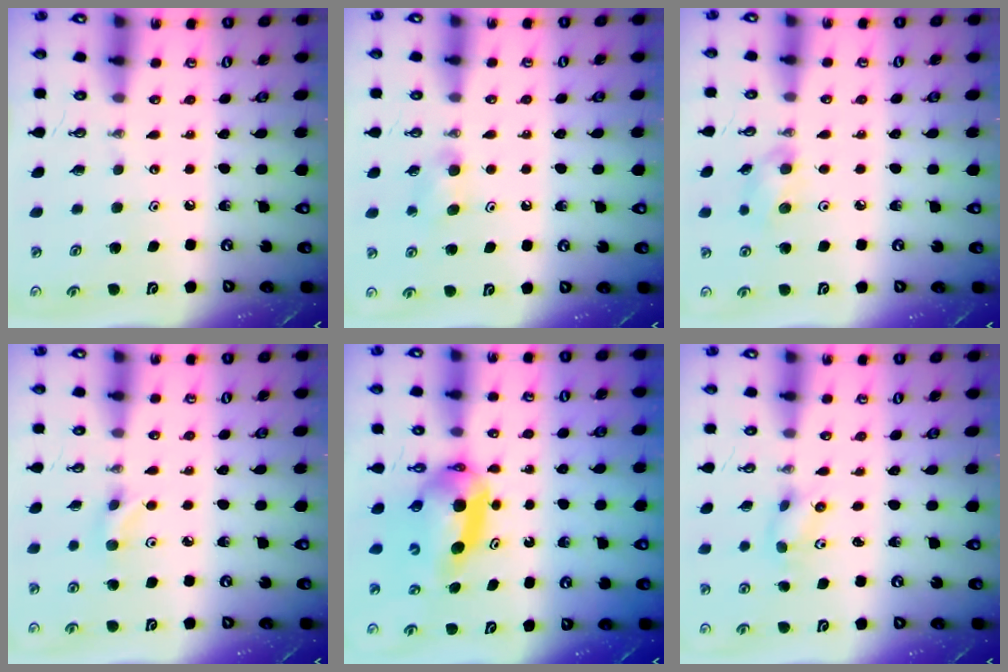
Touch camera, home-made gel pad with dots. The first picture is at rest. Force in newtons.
{"total": 5.7, "press": 5.2, "slide": 2.3}
{"total": 7.8, "press": 7.4, "slide": 2.5}
{"total": 3.9, "press": 3.8, "slide": 0.7}
{"total": 8.0, "press": 8.0, "slide": 0.5}
{"total": 3.3, "press": 3.0, "slide": 1.4}